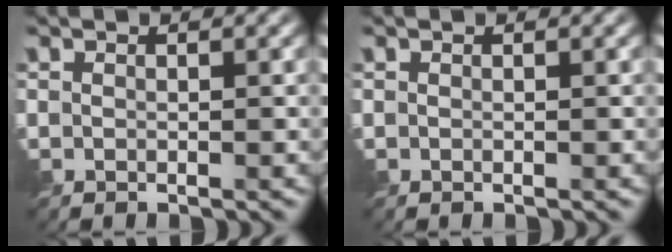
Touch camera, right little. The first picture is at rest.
{"total": 0.0}